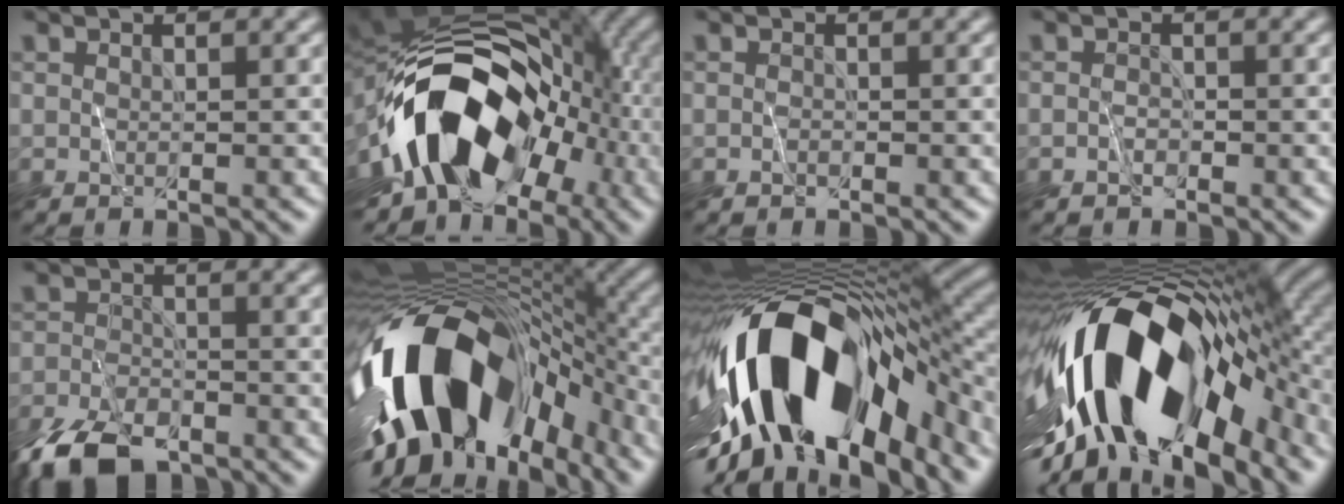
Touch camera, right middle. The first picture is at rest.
{"total": 12.1, "force": [-6.2, 7.7, 7.0], "torque": [-0.096, 0.010, -0.119]}
{"total": 2.6, "force": [-0.7, -1.3, -2.1], "torque": [0.038, -0.004, -0.010]}
{"total": 1.3, "force": [-1.1, -0.1, -0.7], "torque": [0.013, -0.005, -0.020]}
{"total": 7.4, "force": [-6.5, 2.5, 2.5], "torque": [-0.059, -0.028, -0.122]}
{"total": 14.9, "force": [-6.8, 7.8, 10.7], "torque": [-0.186, -0.020, -0.109]}
{"total": 15.9, "force": [-6.6, 7.6, 12.2], "torque": [-0.216, -0.004, -0.111]}
{"total": 15.9, "force": [-5.2, 7.8, 12.8], "torque": [-0.225, 0.008, -0.097]}